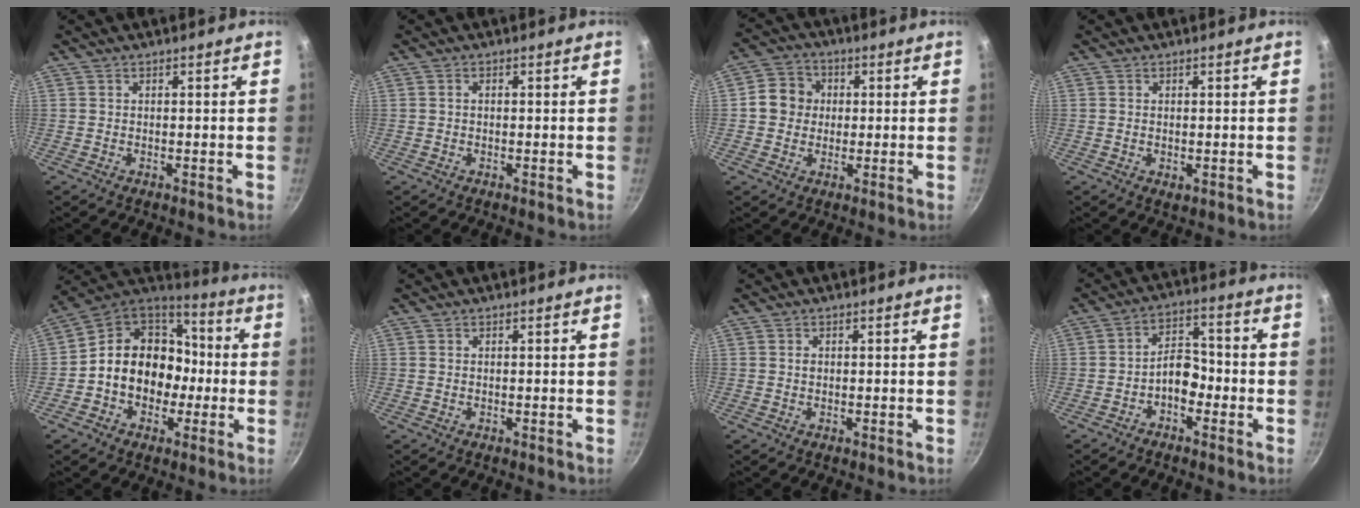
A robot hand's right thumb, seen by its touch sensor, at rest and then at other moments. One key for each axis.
{"total": 0.7, "fx": 0.0, "fy": 0.5, "fz": 0.5, "tx": -0.008, "ty": 0.005, "tz": 0.000}
{"total": 7.0, "fx": 0.6, "fy": 6.4, "fz": 2.9, "tx": -0.016, "ty": 0.010, "tz": -0.006}
{"total": 1.3, "fx": 0.0, "fy": 0.8, "fz": 1.0, "tx": -0.015, "ty": -0.004, "tz": -0.001}
{"total": 16.5, "fx": -2.1, "fy": 13.6, "fz": 9.1, "tx": -0.105, "ty": 0.050, "tz": -0.043}
{"total": 0.0}
{"total": 0.7, "fx": 0.1, "fy": 0.6, "fz": 0.4, "tx": -0.005, "ty": 0.003, "tz": 0.001}
{"total": 6.1, "fx": -2.6, "fy": 3.7, "fz": 4.0, "tx": -0.040, "ty": 0.040, "tz": -0.049}